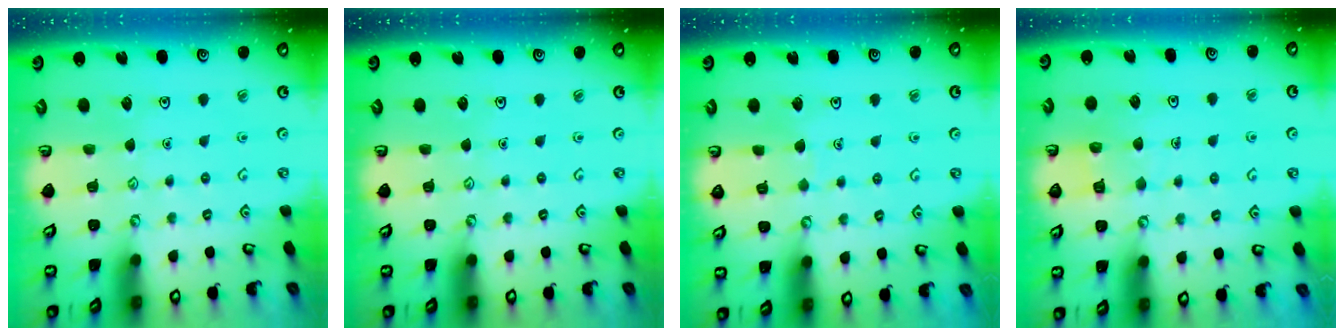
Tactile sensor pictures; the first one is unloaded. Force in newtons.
{"total": 0.0}
{"total": 2.4, "press": 2.4, "slide": 0.1}
{"total": 5.4, "press": 5.4, "slide": 0.3}